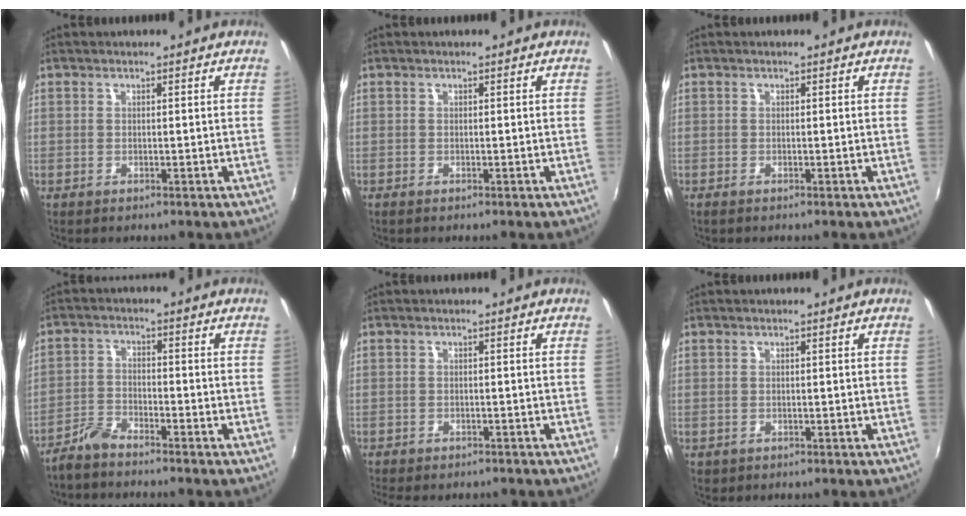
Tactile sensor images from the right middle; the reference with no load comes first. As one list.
[{"total": 0.0}, {"total": 0.6, "force": [-0.5, 0.1, 0.3], "torque": [-0.007, -0.003, -0.011]}, {"total": 4.3, "force": [-3.9, 0.8, 1.5], "torque": [-0.041, 0.001, -0.080]}, {"total": 4.4, "force": [-3.7, 1.6, 1.8], "torque": [-0.045, -0.016, -0.051]}, {"total": 0.7, "force": [-0.2, 0.7, 0.2], "torque": [-0.003, -0.003, -0.003]}]